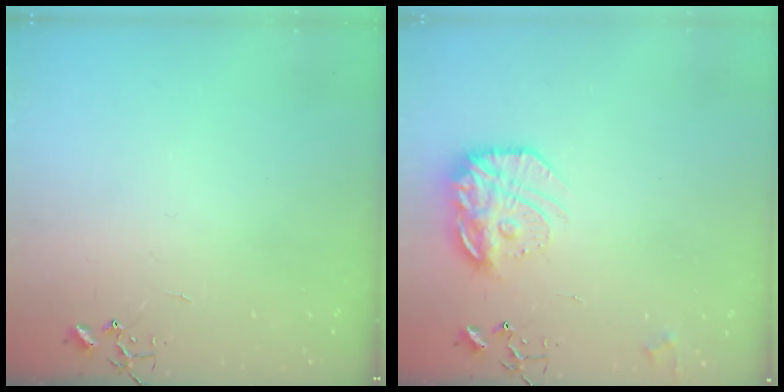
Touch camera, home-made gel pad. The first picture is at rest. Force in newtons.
{"total": 17.1, "press": 17.0, "slide": 1.2}